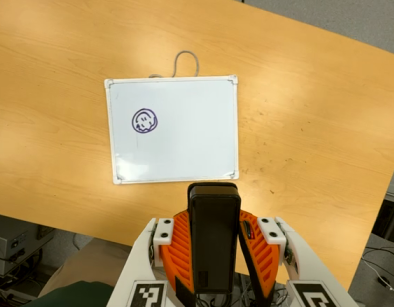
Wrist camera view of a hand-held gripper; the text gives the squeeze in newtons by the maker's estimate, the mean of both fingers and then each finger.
{"total": 5.6, "left": 4.7, "right": 6.5}